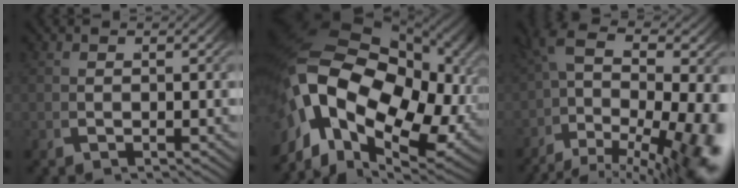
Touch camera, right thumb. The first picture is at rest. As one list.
[{"total": 23.2, "force": [0.5, 16.2, 16.5], "torque": [-0.323, -0.047, 0.019]}, {"total": 10.9, "force": [-1.5, 5.6, 9.2], "torque": [-0.154, -0.037, -0.003]}]